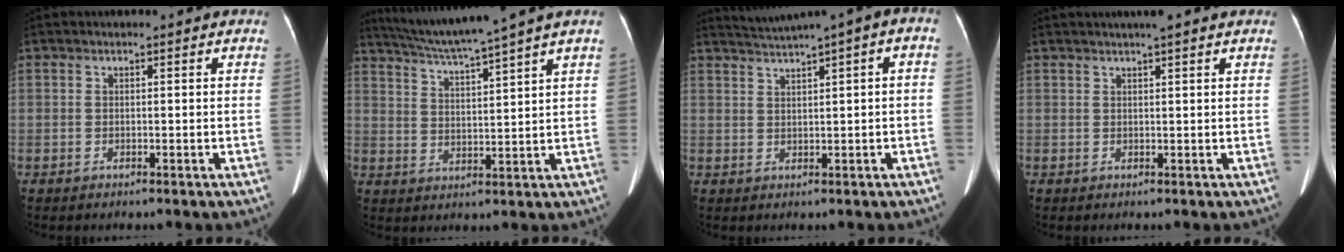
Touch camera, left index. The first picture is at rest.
{"total": 11.0, "force": [9.3, -2.4, 5.4], "torque": [-0.096, 0.000, 0.153]}
{"total": 5.6, "force": [2.8, 0.2, 4.9], "torque": [-0.084, 0.031, 0.047]}
{"total": 3.7, "force": [2.9, 0.1, 2.3], "torque": [-0.032, 0.022, 0.041]}